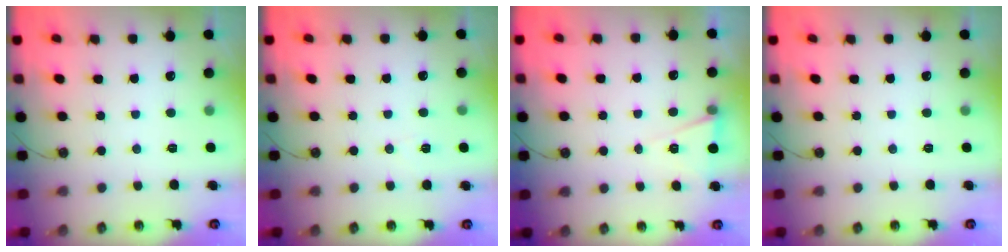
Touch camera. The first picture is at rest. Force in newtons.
{"total": 4.0, "press": 3.6, "slide": 1.8}
{"total": 6.1, "press": 3.9, "slide": 4.7}
{"total": 0.0}